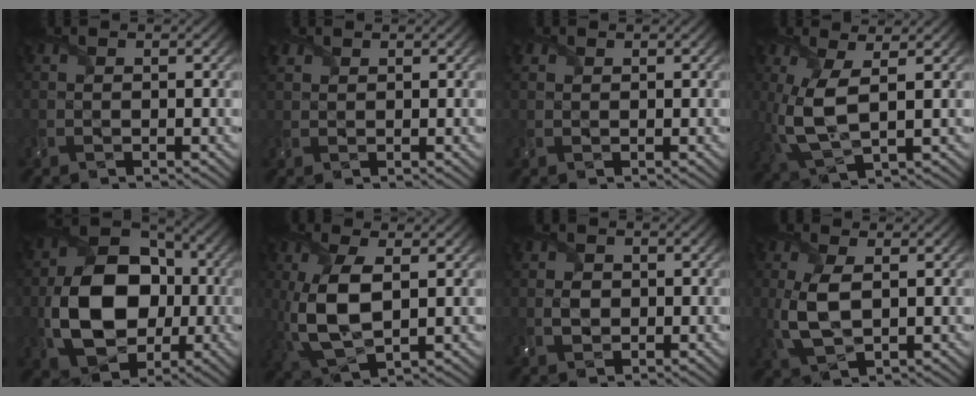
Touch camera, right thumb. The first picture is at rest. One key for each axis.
{"total": 1.4, "fx": 1.1, "fy": 0.9, "fz": 0.3, "tx": -0.014, "ty": 0.006, "tz": 0.025}
{"total": 1.2, "fx": 0.8, "fy": 0.9, "fz": 0.2, "tx": -0.009, "ty": 0.005, "tz": 0.016}
{"total": 7.8, "fx": 0.7, "fy": 3.1, "fz": 7.1, "tx": -0.174, "ty": -0.003, "tz": 0.014}
{"total": 13.7, "fx": -1.5, "fy": 10.0, "fz": 9.2, "tx": -0.173, "ty": -0.003, "tz": -0.028}
{"total": 9.0, "fx": 0.5, "fy": 4.2, "fz": 7.9, "tx": -0.190, "ty": -0.004, "tz": 0.014}
{"total": 2.0, "fx": -0.1, "fy": 1.7, "fz": 1.0, "tx": -0.026, "ty": -0.004, "tz": -0.005}
{"total": 6.1, "fx": 0.3, "fy": 3.1, "fz": 5.2, "tx": -0.137, "ty": -0.004, "tz": 0.009}